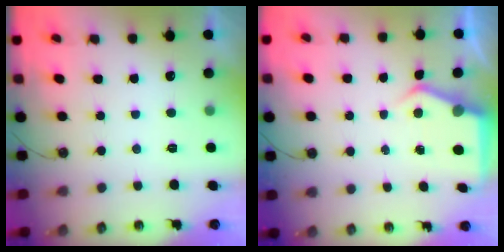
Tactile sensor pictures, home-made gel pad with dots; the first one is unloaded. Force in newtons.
{"total": 4.7, "press": 4.7, "slide": 0.7}